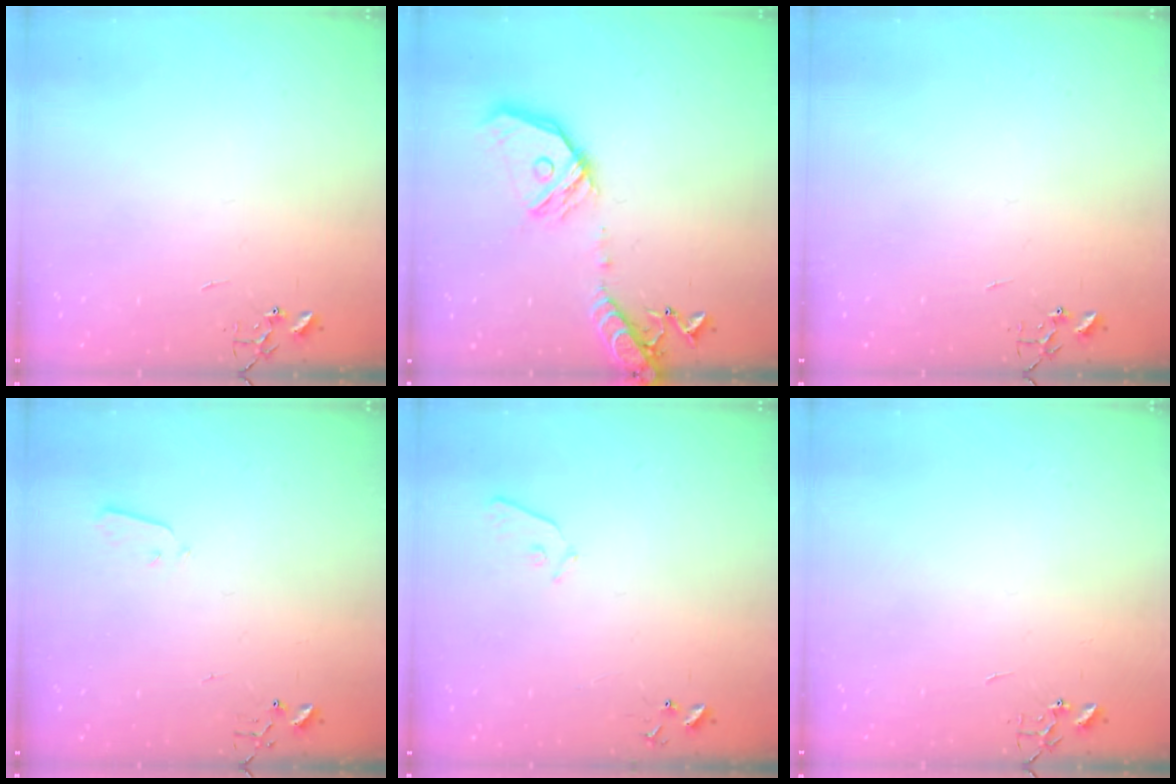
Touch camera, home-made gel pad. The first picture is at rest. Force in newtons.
{"total": 18.2, "press": 17.9, "slide": 3.1}
{"total": 0.0}
{"total": 2.8, "press": 2.7, "slide": 0.4}
{"total": 6.6, "press": 6.6, "slide": 0.7}
{"total": 0.0}